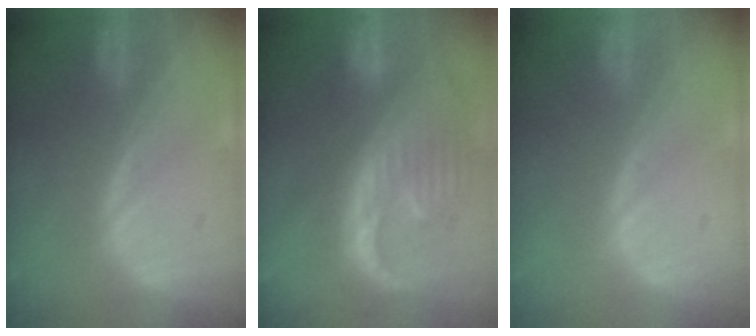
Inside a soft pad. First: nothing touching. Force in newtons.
{"total": 13.3, "press": 11.5, "slide": 6.7}
{"total": 0.0}